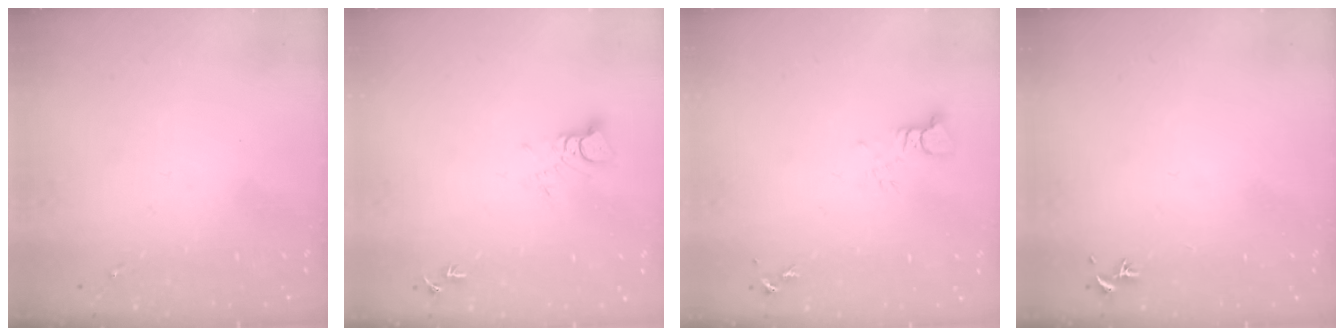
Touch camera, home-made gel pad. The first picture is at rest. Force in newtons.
{"total": 3.6, "press": 3.6, "slide": 0.3}
{"total": 3.3, "press": 3.3, "slide": 0.3}
{"total": 0.8, "press": 0.7, "slide": 0.3}